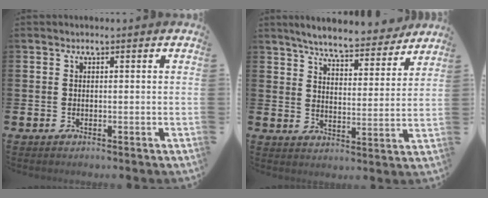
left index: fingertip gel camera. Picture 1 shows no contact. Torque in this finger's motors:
{"motor_torque": [0.24, -0.42, 0.81, 0.21]}